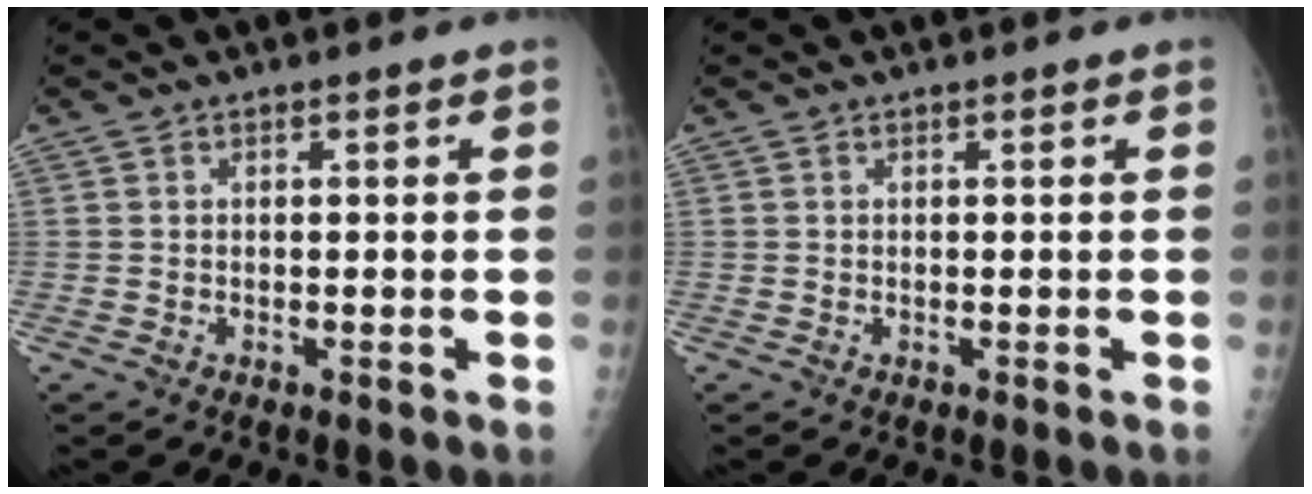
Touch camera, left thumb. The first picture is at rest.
{"total": 0.0}